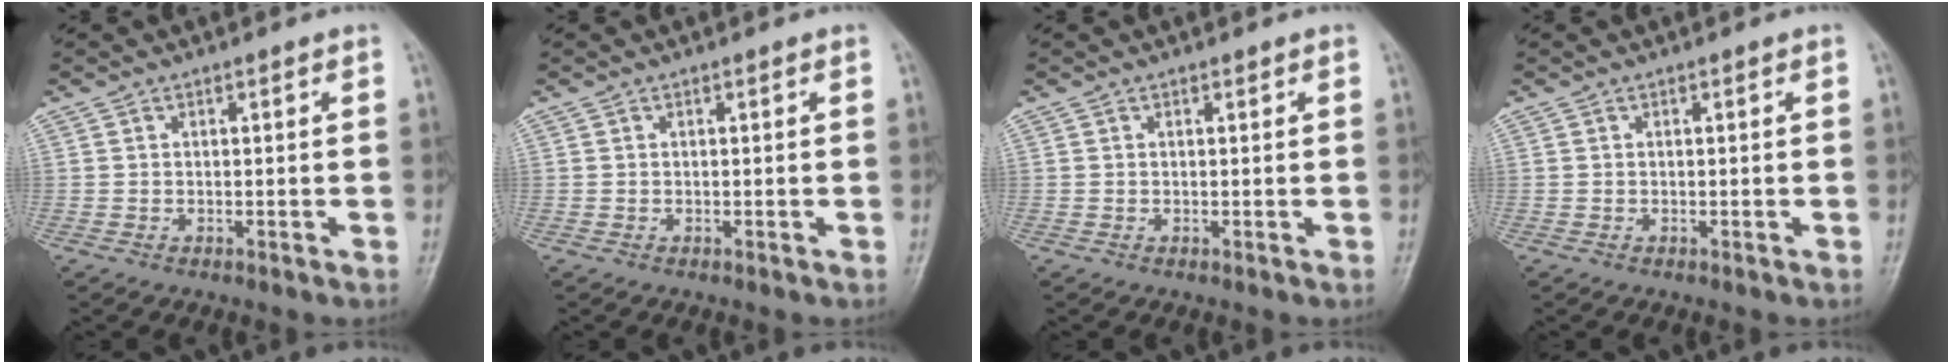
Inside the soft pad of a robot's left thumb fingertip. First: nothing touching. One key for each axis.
{"total": 0.0}
{"total": 0.0}
{"total": 0.0}